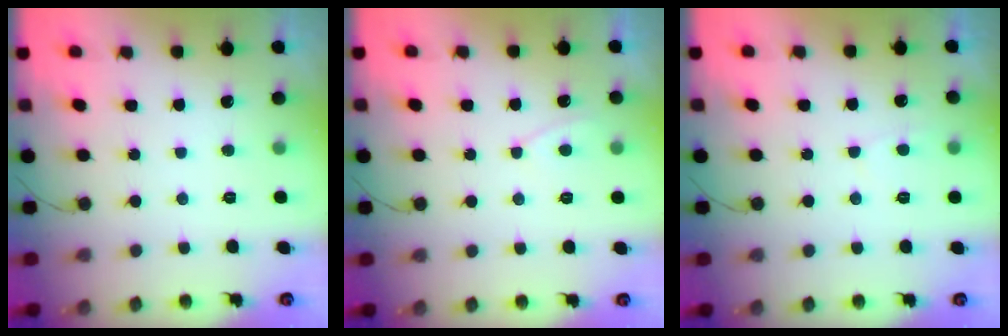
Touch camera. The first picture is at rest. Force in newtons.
{"total": 2.9, "press": 2.9, "slide": 0.4}
{"total": 3.3, "press": 3.3, "slide": 0.3}